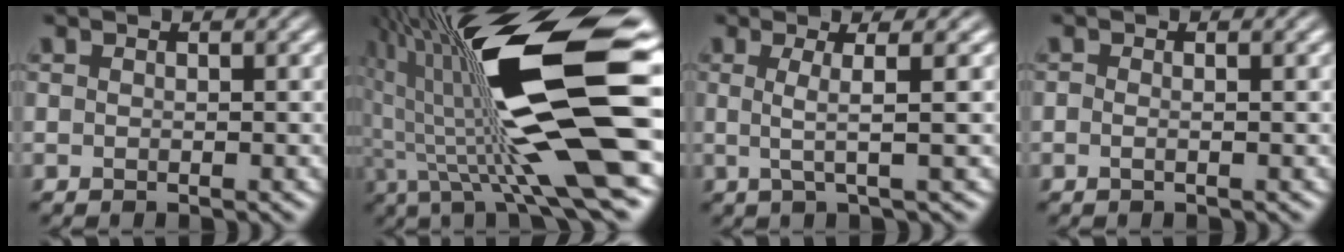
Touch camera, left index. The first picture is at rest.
{"total": 16.4, "force": [2.0, 3.8, 15.8], "torque": [-0.268, -0.001, 0.033]}
{"total": 3.0, "force": [0.4, 0.5, 3.0], "torque": [-0.058, 0.000, 0.003]}
{"total": 1.5, "force": [0.3, 0.9, 1.2], "torque": [-0.003, -0.003, -0.020]}